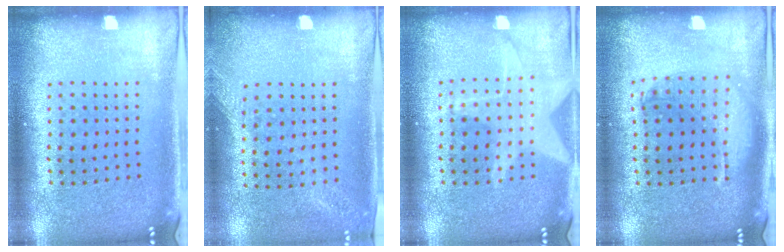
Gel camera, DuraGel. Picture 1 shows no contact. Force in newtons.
{"total": 1.2, "press": 1.2, "slide": 0.4}
{"total": 1.5, "press": 1.3, "slide": 0.6}
{"total": 1.3, "press": 1.3, "slide": 0.4}